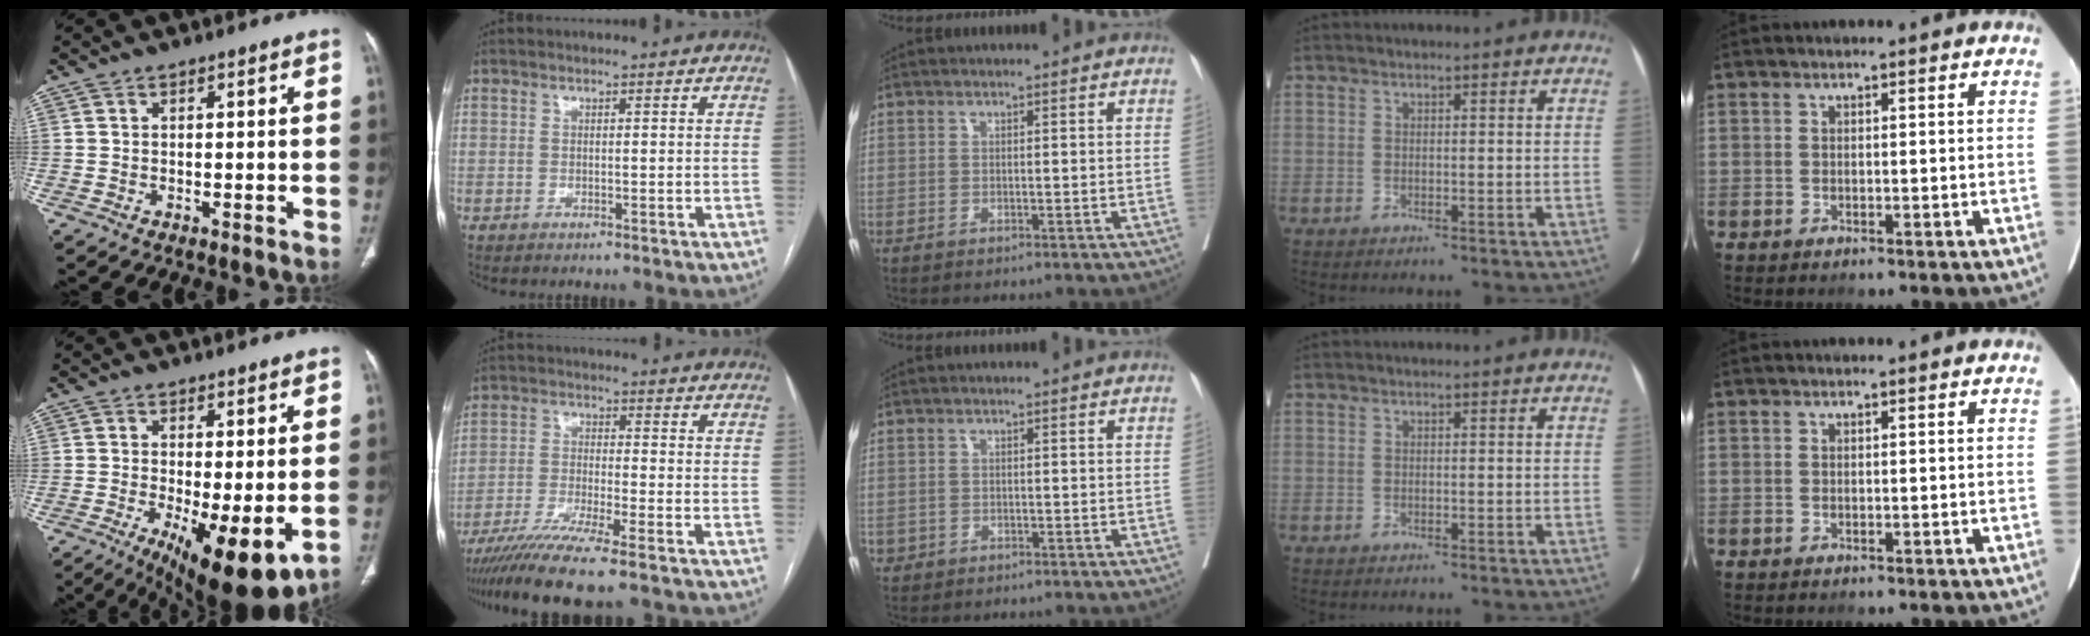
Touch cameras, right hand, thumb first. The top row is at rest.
{"thumb": {"total": 13.3, "force": [-3.5, 4.2, 12.1], "torque": [-0.173, -0.025, -0.040]}, "index": {"total": 10.6, "force": [-8.4, -1.0, 6.5], "torque": [-0.106, -0.031, -0.141]}, "middle": {"total": 0.8, "force": [-0.2, 0.7, 0.1], "torque": [0.000, 0.005, 0.000]}}